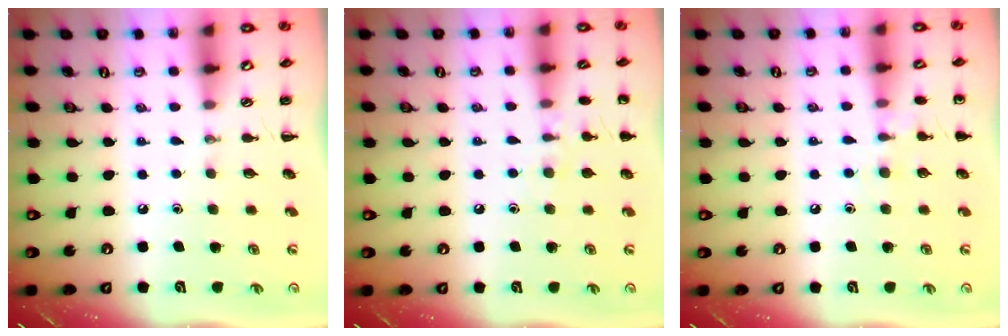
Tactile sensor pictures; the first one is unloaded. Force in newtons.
{"total": 7.3, "press": 7.0, "slide": 2.0}
{"total": 6.8, "press": 6.6, "slide": 1.9}